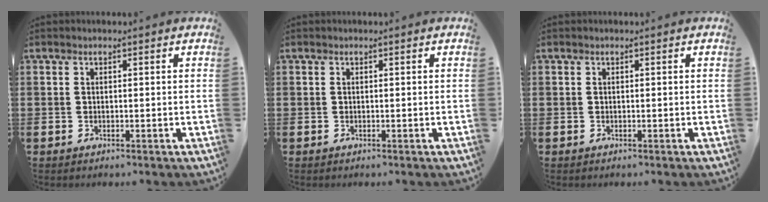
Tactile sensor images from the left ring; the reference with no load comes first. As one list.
[{"total": 0.0}, {"total": 0.0}]